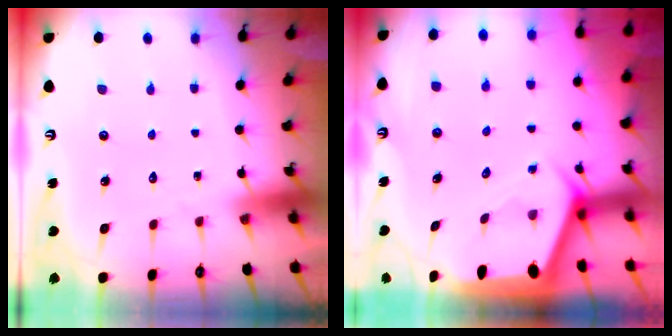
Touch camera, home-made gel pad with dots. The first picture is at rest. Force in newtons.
{"total": 3.4, "press": 3.4, "slide": 0.2}